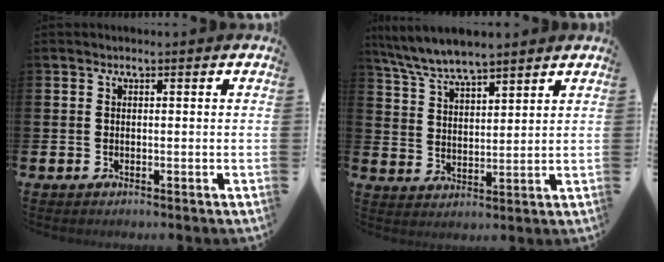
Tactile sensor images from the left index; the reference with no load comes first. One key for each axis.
{"total": 6.8, "fx": 6.5, "fy": 1.0, "fz": 1.7, "tx": -0.063, "ty": -0.024, "tz": 0.120}